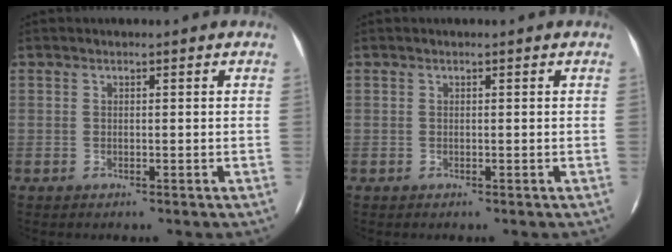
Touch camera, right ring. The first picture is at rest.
{"total": 0.0}